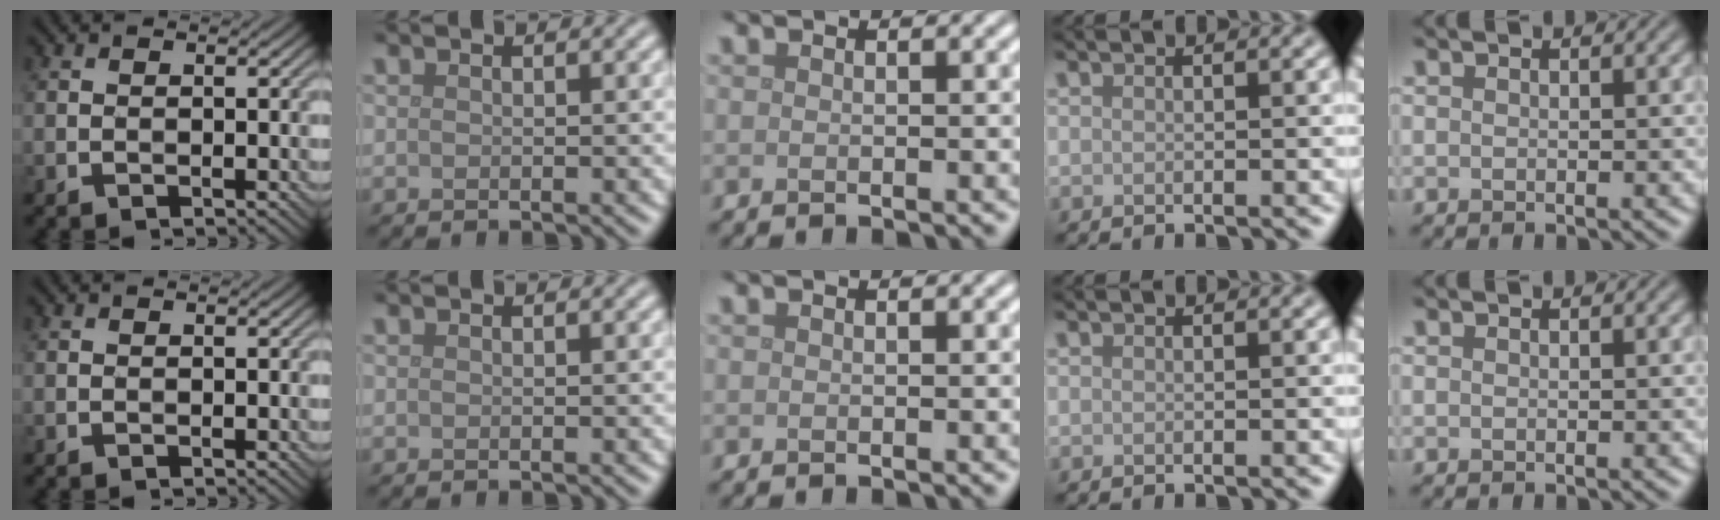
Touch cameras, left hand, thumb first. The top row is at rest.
{}